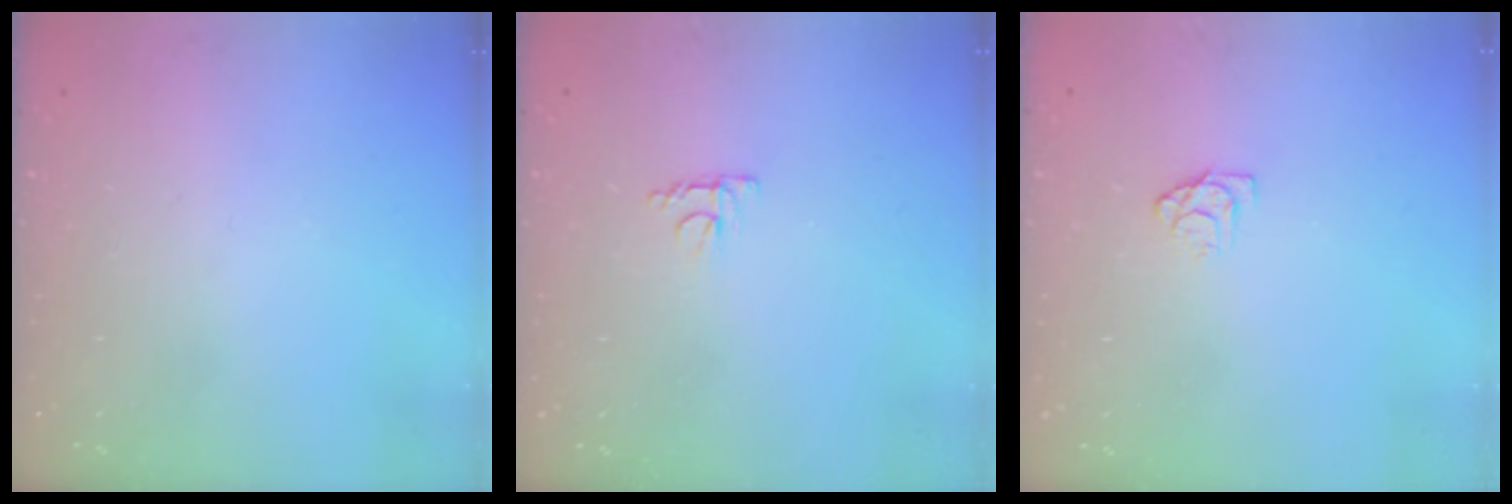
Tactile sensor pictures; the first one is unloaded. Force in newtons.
{"total": 4.1, "press": 4.0, "slide": 0.7}
{"total": 4.5, "press": 4.5, "slide": 0.3}